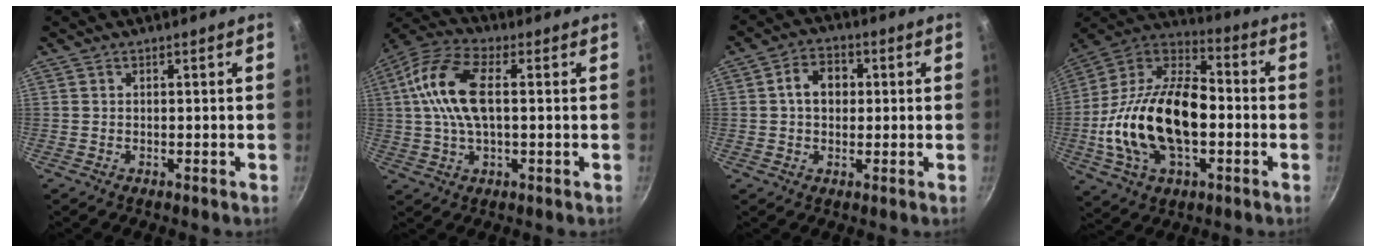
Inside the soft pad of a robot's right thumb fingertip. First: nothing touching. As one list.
[{"total": 13.6, "force": [1.9, 6.3, 11.9], "torque": [-0.244, 0.021, 0.023]}, {"total": 6.5, "force": [0.8, 5.0, 4.1], "torque": [-0.044, 0.013, 0.003]}, {"total": 24.9, "force": [-3.5, 14.3, 20.0], "torque": [-0.364, 0.043, -0.071]}]